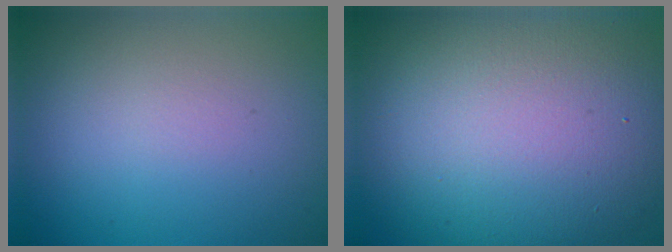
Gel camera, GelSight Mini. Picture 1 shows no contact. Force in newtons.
{"total": 15.3, "press": 15.3, "slide": 0.8}